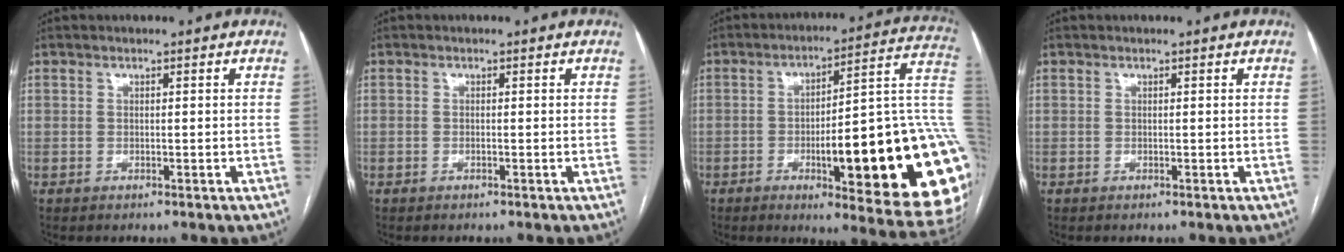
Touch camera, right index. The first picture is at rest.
{"total": 0.0}
{"total": 29.4, "force": [-4.6, 4.8, 28.7], "torque": [-0.274, 0.012, -0.059]}
{"total": 0.0}